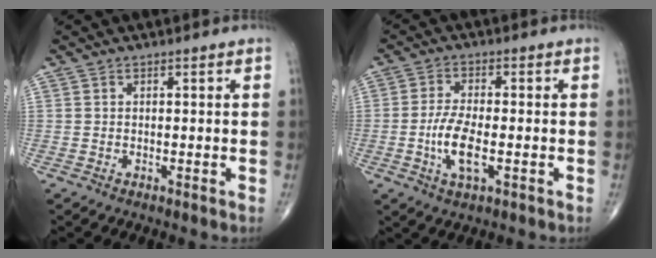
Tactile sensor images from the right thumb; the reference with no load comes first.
{"total": 7.3, "force": [-1.8, 2.7, 6.5], "torque": [-0.137, 0.002, -0.034]}